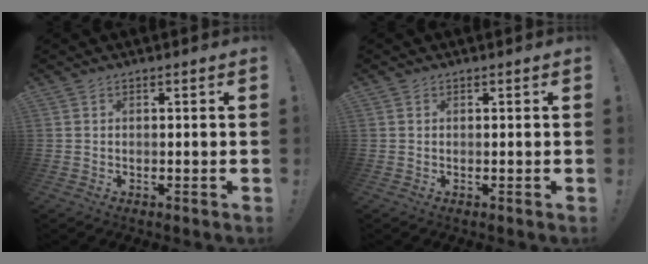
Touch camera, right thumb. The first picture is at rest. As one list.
[{"total": 0.0}]